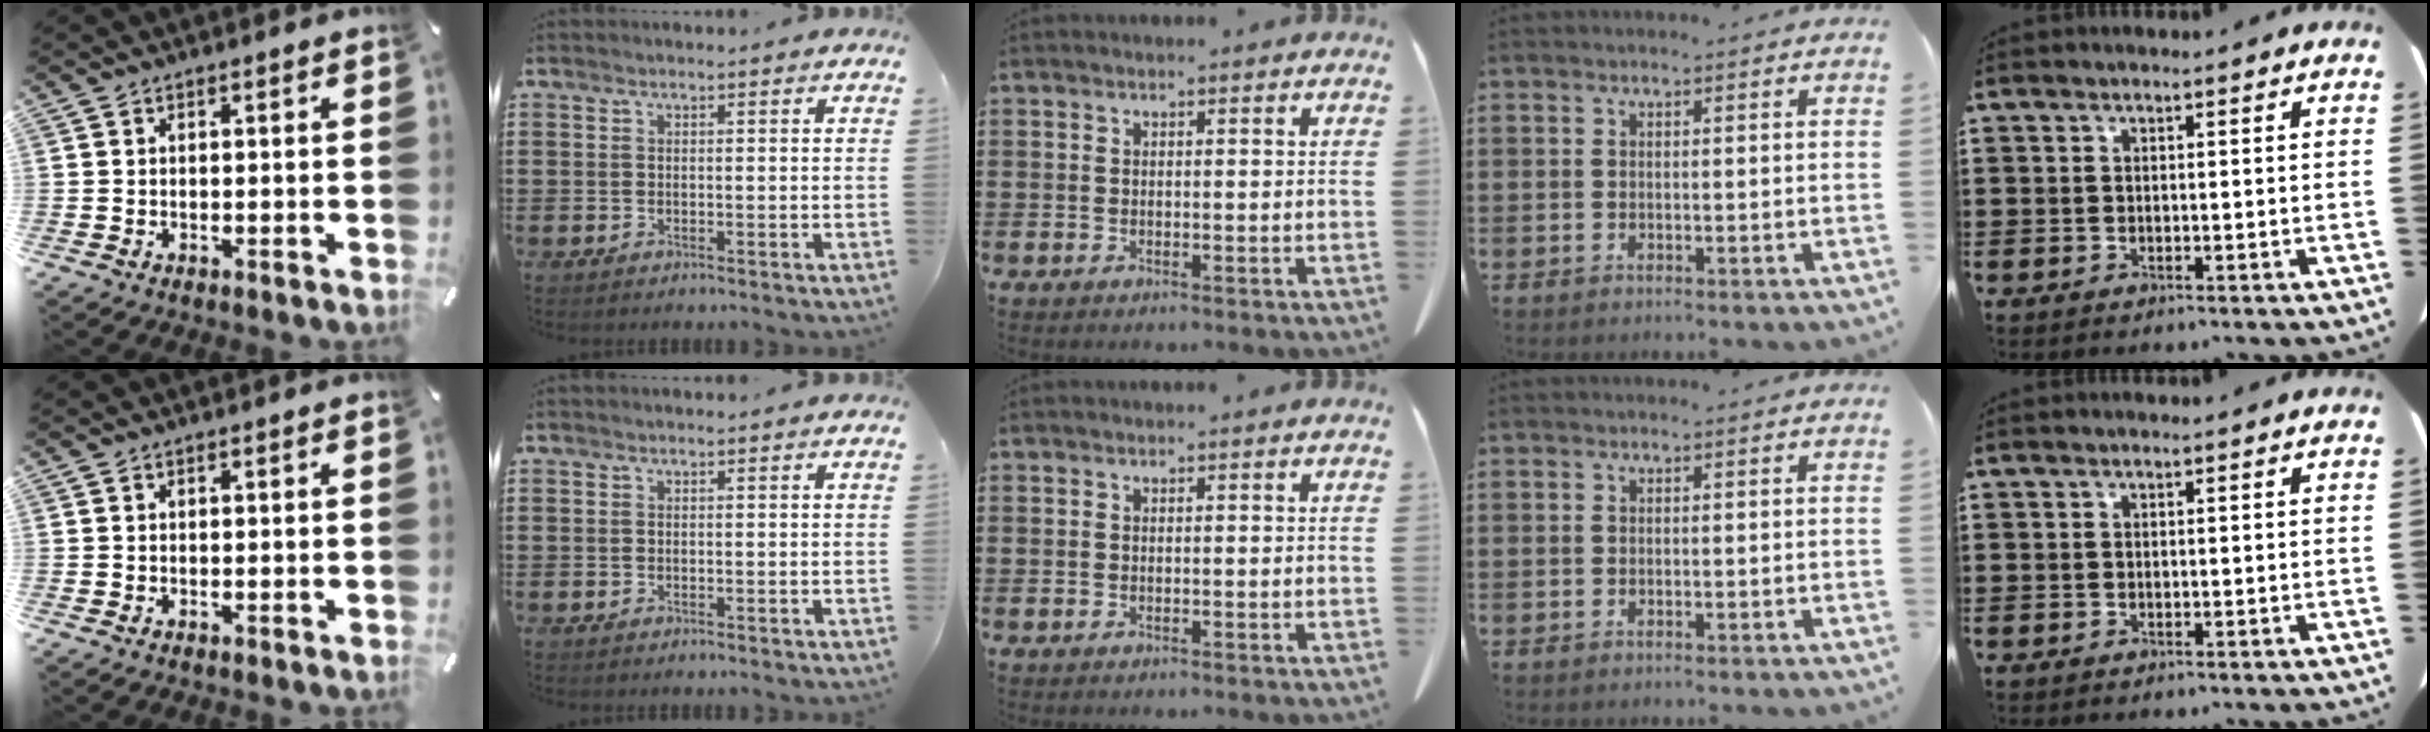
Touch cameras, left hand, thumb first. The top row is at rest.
{}